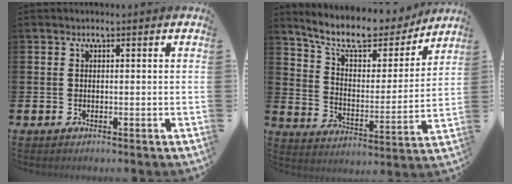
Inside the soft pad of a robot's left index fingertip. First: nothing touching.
{"total": 10.3, "force": [9.0, 3.2, 3.9], "torque": [-0.107, -0.061, 0.156]}